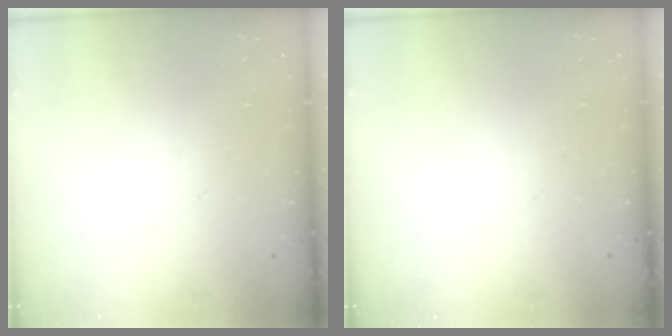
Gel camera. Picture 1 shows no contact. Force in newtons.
{"total": 0.0}